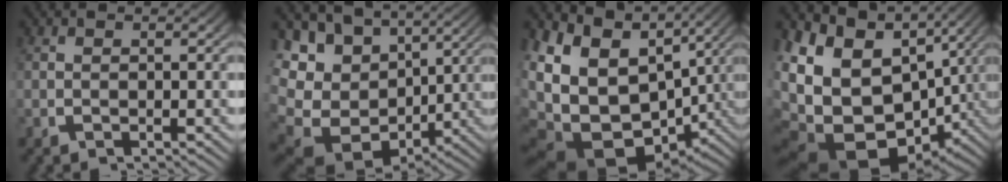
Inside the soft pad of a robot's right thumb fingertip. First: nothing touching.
{"total": 14.2, "force": [-0.5, 10.5, 9.5], "torque": [-0.211, -0.051, 0.013]}
{"total": 18.6, "force": [-2.1, 13.6, 12.5], "torque": [-0.284, -0.077, 0.004]}
{"total": 20.4, "force": [-2.4, 15.2, 13.4], "torque": [-0.295, -0.075, -0.005]}